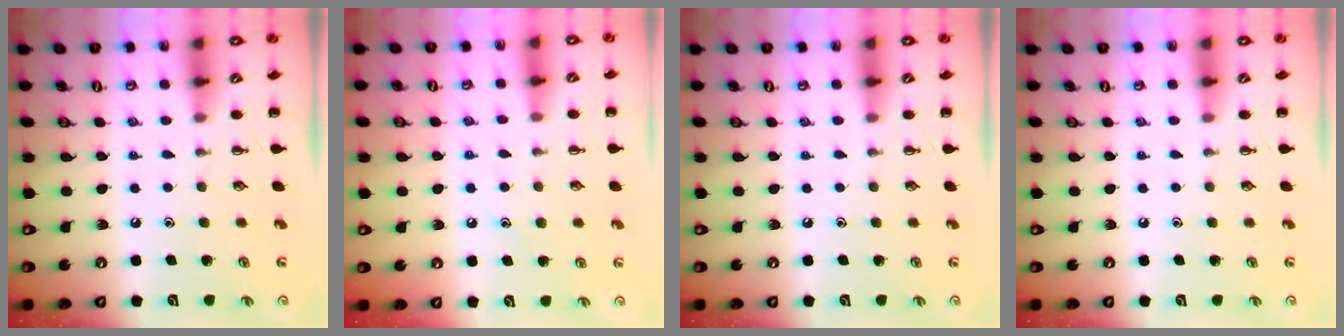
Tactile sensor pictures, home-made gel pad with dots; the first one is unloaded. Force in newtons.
{"total": 8.0, "press": 7.8, "slide": 1.8}
{"total": 0.0}
{"total": 0.0}